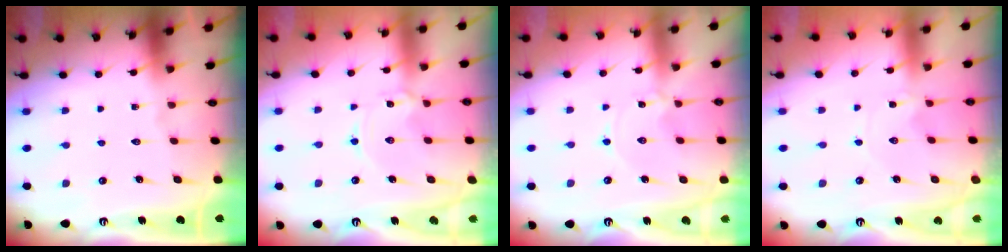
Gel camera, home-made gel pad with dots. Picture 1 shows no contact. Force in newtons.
{"total": 1.4, "press": 1.4, "slide": 0.1}
{"total": 0.0}
{"total": 0.8, "press": 0.8, "slide": 0.1}